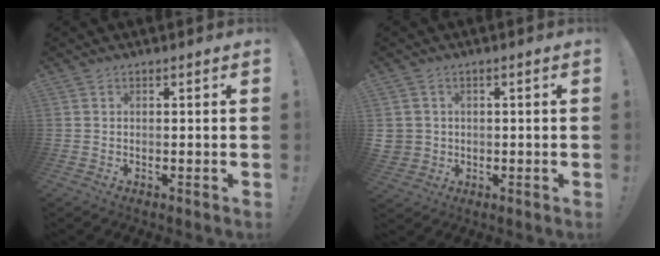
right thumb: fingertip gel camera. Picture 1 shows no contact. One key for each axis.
{"total": 3.7, "fx": 0.6, "fy": 3.5, "fz": 0.9, "tx": -0.025, "ty": 0.000, "tz": 0.012}